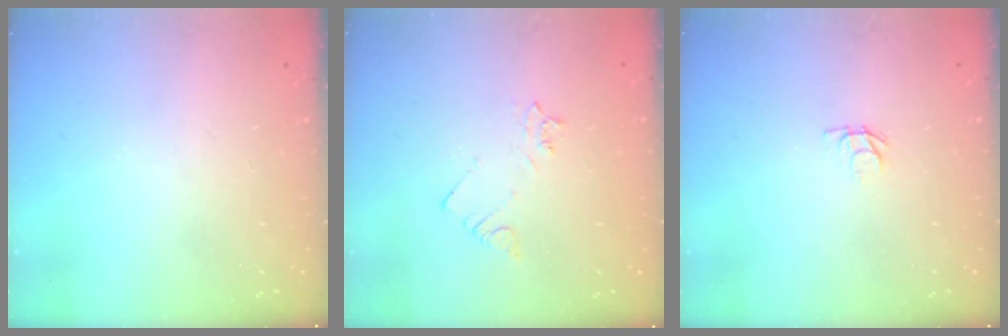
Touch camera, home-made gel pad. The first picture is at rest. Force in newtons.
{"total": 2.5, "press": 2.4, "slide": 0.4}
{"total": 2.7, "press": 2.7, "slide": 0.3}